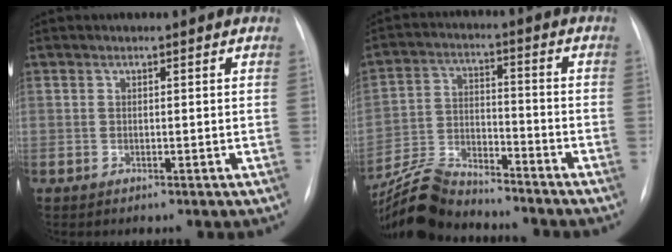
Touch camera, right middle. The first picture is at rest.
{"total": 11.1, "force": [-10.6, 1.8, 2.7], "torque": [-0.058, 0.004, -0.199]}